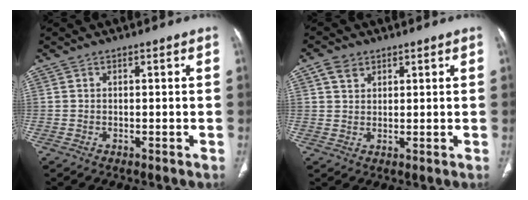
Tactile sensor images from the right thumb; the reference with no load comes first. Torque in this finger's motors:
{"motor_torque": [-0.01, 0.01, 0.35, -0.27, 0.00]}